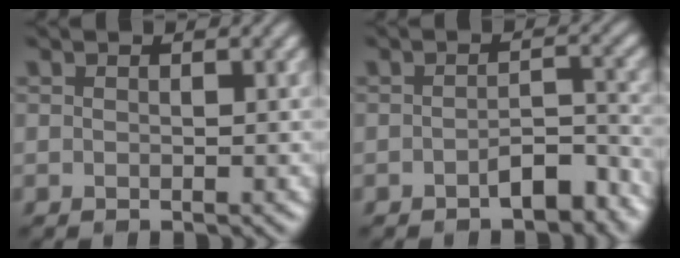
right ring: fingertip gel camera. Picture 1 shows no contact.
{"total": 3.3, "force": [-2.0, 1.4, 2.2], "torque": [-0.032, 0.010, -0.031]}